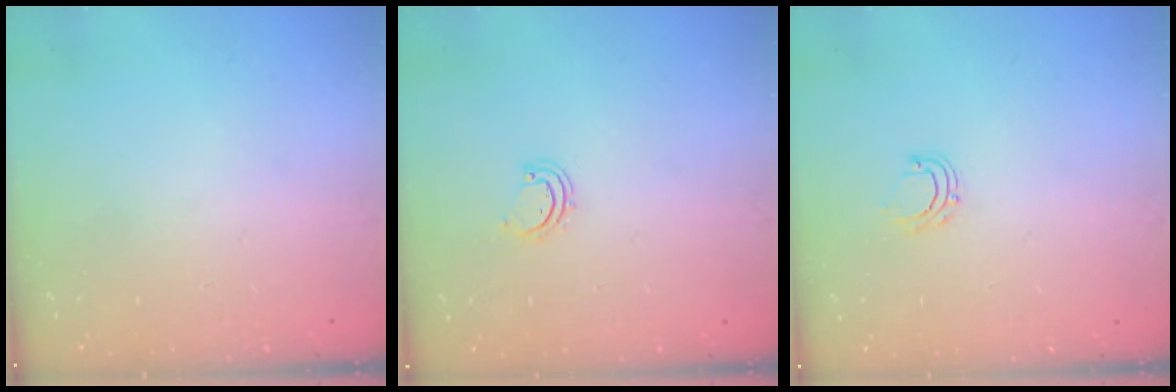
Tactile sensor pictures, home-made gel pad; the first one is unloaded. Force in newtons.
{"total": 2.5, "press": 2.5, "slide": 0.3}
{"total": 4.9, "press": 4.8, "slide": 0.4}